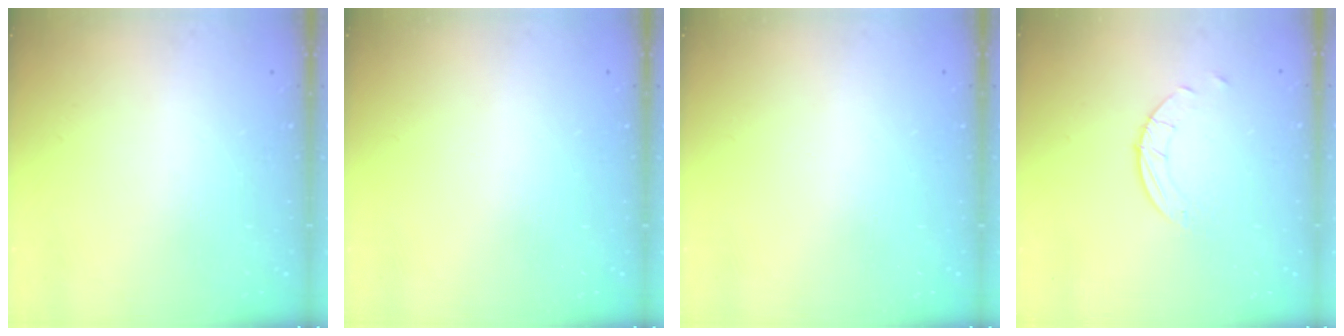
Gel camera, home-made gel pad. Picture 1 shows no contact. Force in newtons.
{"total": 0.0}
{"total": 0.0}
{"total": 2.7, "press": 2.7, "slide": 0.3}